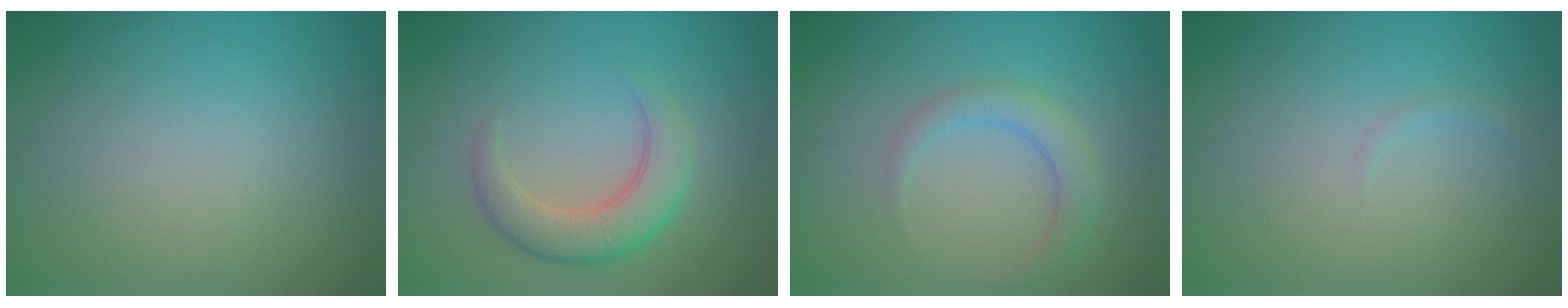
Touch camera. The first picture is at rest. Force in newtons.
{"total": 4.4, "press": 4.4, "slide": 0.4}
{"total": 2.8, "press": 2.8, "slide": 0.1}
{"total": 0.6, "press": 0.6, "slide": 0.1}